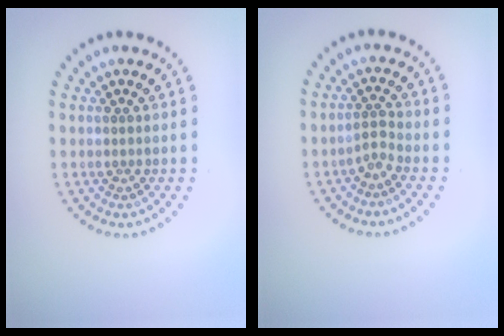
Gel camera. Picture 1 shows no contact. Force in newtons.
{"total": 1.5, "press": 1.0, "slide": 1.1}